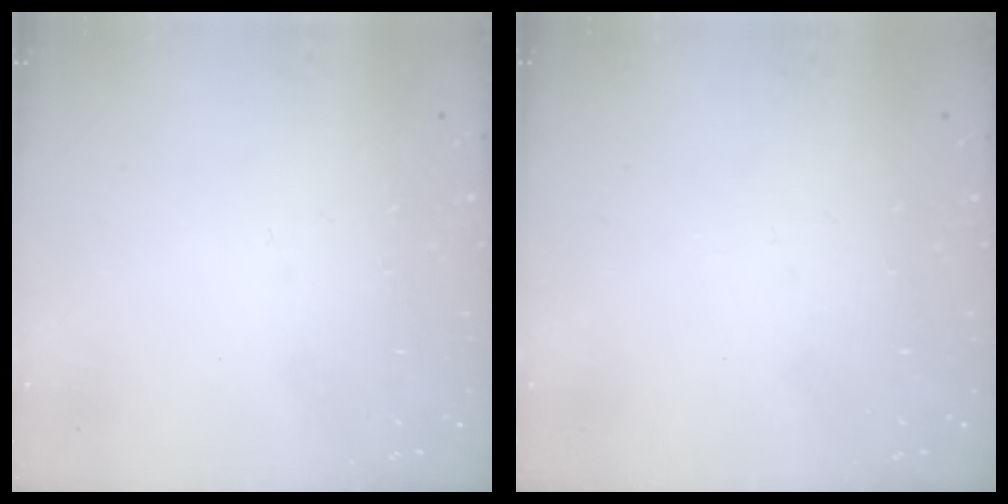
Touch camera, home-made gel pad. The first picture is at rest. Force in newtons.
{"total": 0.0}